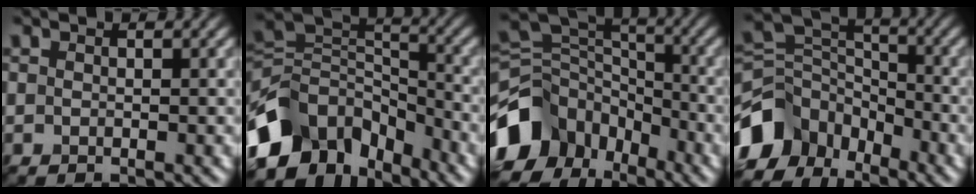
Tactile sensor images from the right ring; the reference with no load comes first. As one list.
[{"total": 10.6, "force": [-6.0, 7.1, 5.1], "torque": [-0.094, 0.013, -0.129]}, {"total": 11.1, "force": [-5.7, 7.9, 5.2], "torque": [-0.115, 0.008, -0.112]}, {"total": 8.9, "force": [-5.3, 5.9, 3.8], "torque": [-0.074, 0.004, -0.115]}]